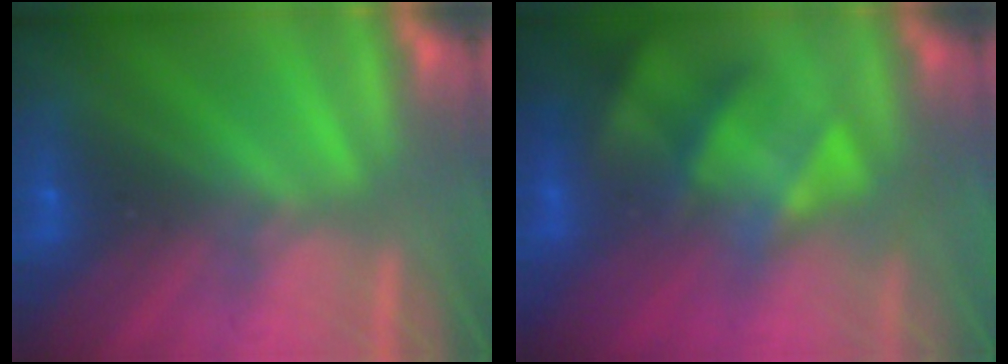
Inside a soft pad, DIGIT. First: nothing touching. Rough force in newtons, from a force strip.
{"total": 4.8}